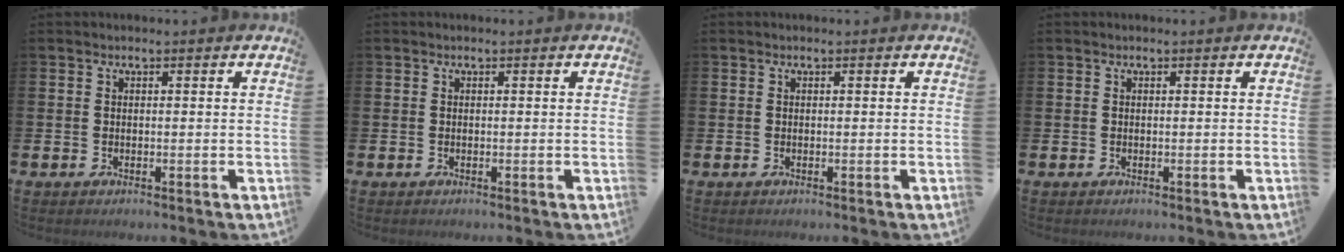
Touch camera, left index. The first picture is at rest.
{"total": 0.0}
{"total": 0.0}
{"total": 0.0}